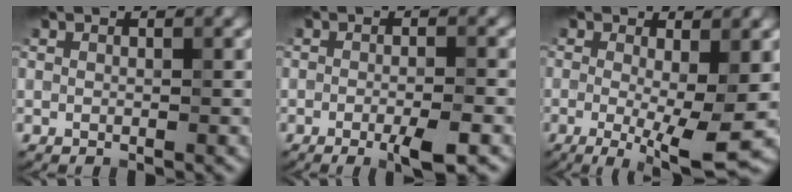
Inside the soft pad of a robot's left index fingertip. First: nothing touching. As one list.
[{"total": 3.0, "force": [-1.4, 0.4, 2.6], "torque": [-0.046, -0.007, -0.026]}, {"total": 7.0, "force": [-1.0, 1.5, 6.8], "torque": [-0.116, -0.020, -0.014]}]